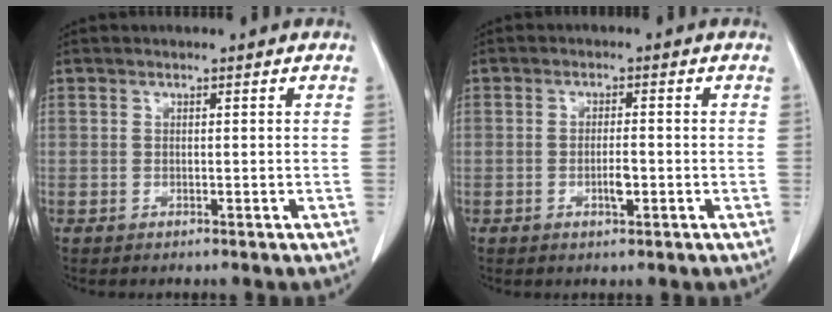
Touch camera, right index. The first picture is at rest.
{"total": 2.6, "force": [-0.9, 0.6, 2.3], "torque": [-0.046, 0.001, -0.012]}